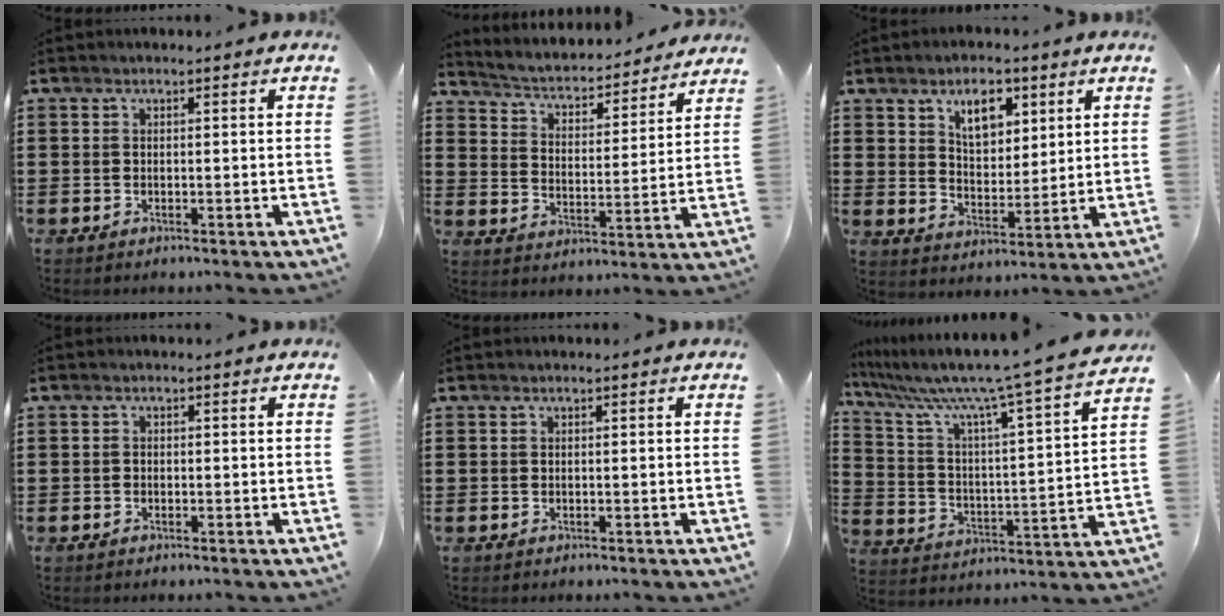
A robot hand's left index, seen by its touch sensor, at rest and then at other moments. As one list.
[{"total": 3.2, "force": [3.1, 0.4, 0.7], "torque": [-0.035, -0.031, 0.043]}, {"total": 6.9, "force": [4.2, 3.6, 4.0], "torque": [-0.063, -0.003, 0.070]}, {"total": 0.7, "force": [-0.5, 0.4, 0.2], "torque": [-0.007, -0.001, -0.009]}, {"total": 0.0}, {"total": 9.3, "force": [8.0, -0.6, 4.8], "torque": [-0.130, -0.066, 0.120]}]